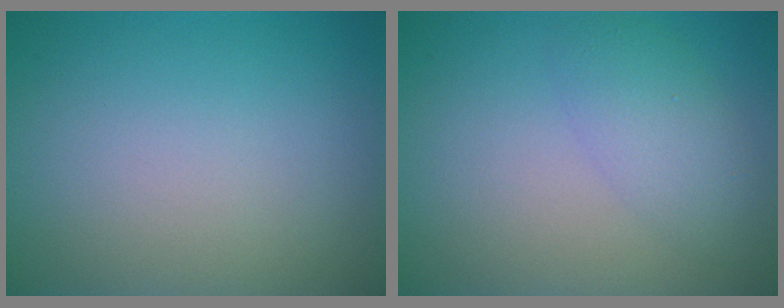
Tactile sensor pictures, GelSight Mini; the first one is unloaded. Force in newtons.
{"total": 3.0, "press": 3.0, "slide": 0.2}